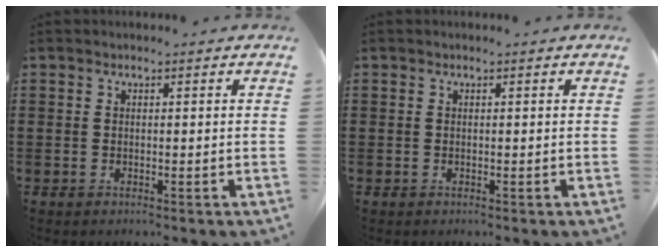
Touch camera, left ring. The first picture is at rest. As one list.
[{"total": 0.0}]